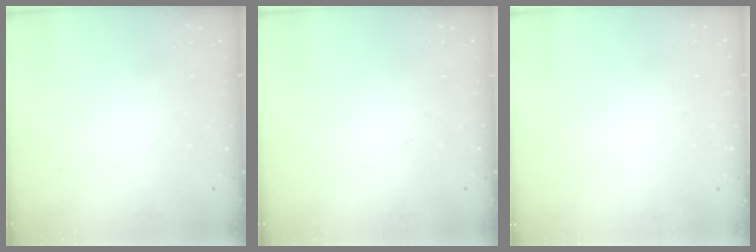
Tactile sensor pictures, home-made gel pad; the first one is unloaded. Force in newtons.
{"total": 0.0}
{"total": 1.7, "press": 1.7, "slide": 0.2}